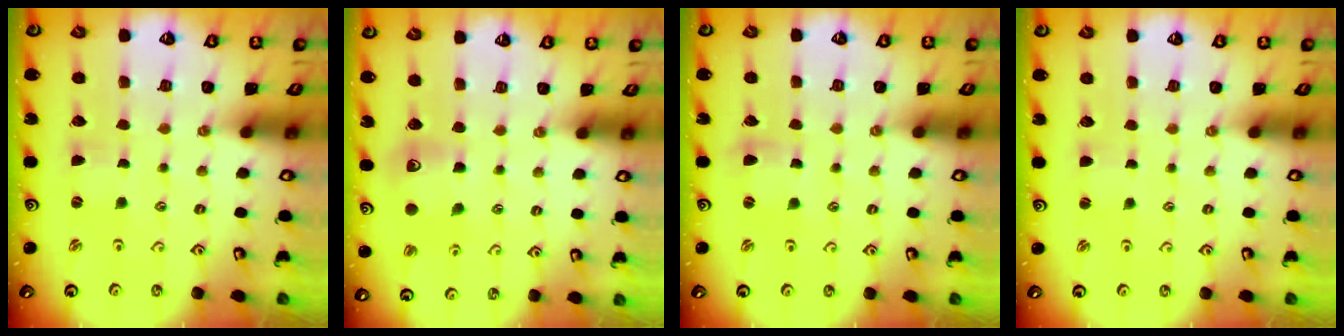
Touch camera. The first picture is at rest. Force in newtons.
{"total": 8.8, "press": 8.8, "slide": 0.8}
{"total": 2.3, "press": 2.3, "slide": 0.3}
{"total": 1.8, "press": 1.8, "slide": 0.3}